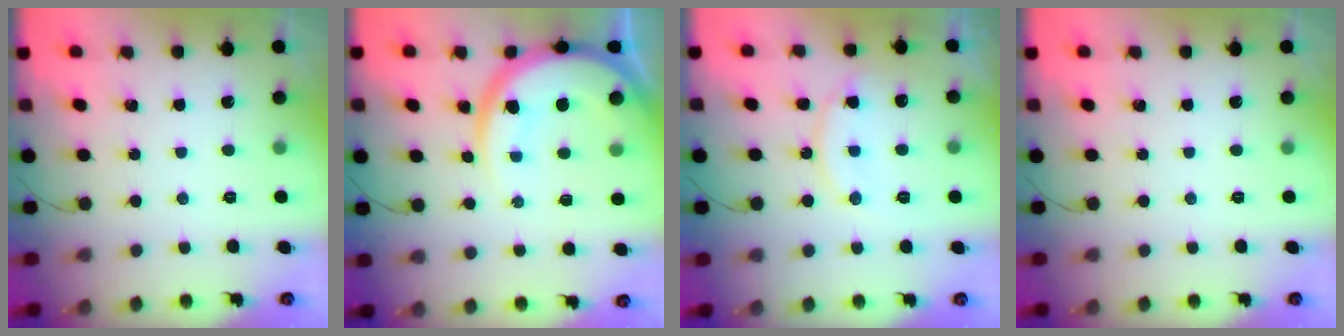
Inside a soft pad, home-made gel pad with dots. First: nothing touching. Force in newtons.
{"total": 14.3, "press": 14.2, "slide": 1.5}
{"total": 12.8, "press": 12.7, "slide": 1.0}
{"total": 0.0}